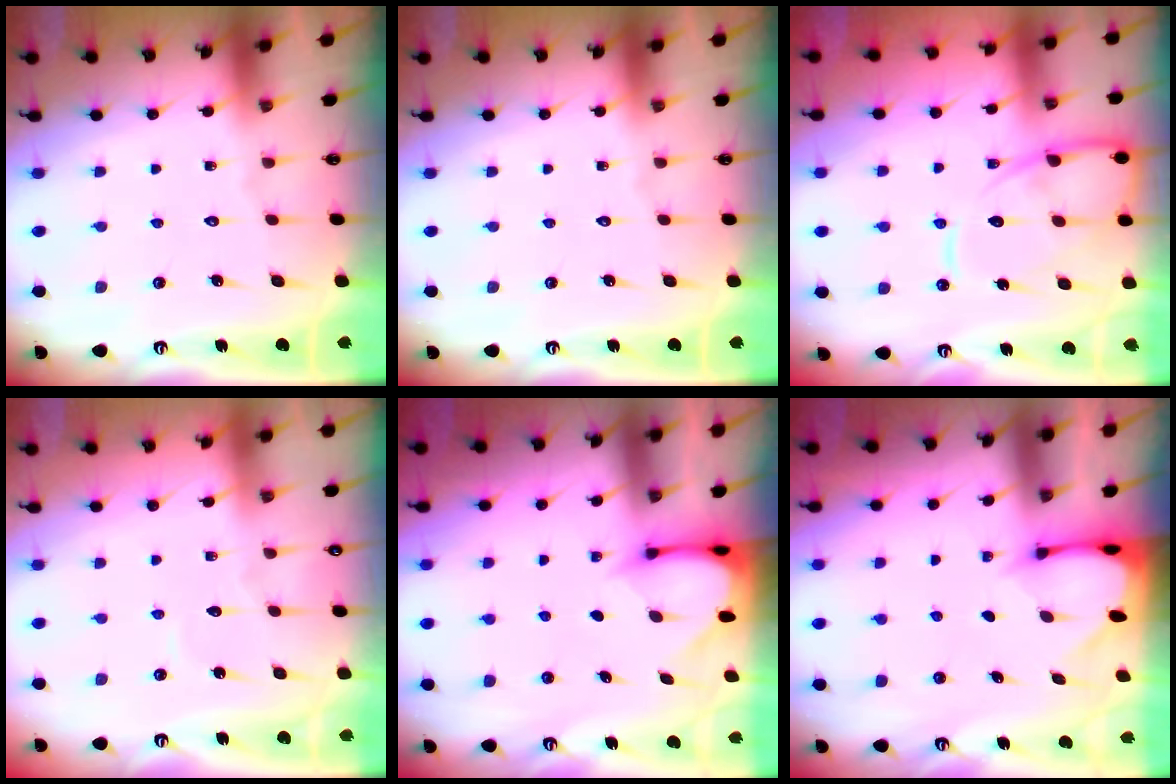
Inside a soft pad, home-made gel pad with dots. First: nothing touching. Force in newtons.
{"total": 0.0}
{"total": 11.5, "press": 11.4, "slide": 1.2}
{"total": 2.4, "press": 2.4, "slide": 0.3}
{"total": 3.2, "press": 3.2, "slide": 0.1}
{"total": 2.7, "press": 2.7, "slide": 0.2}